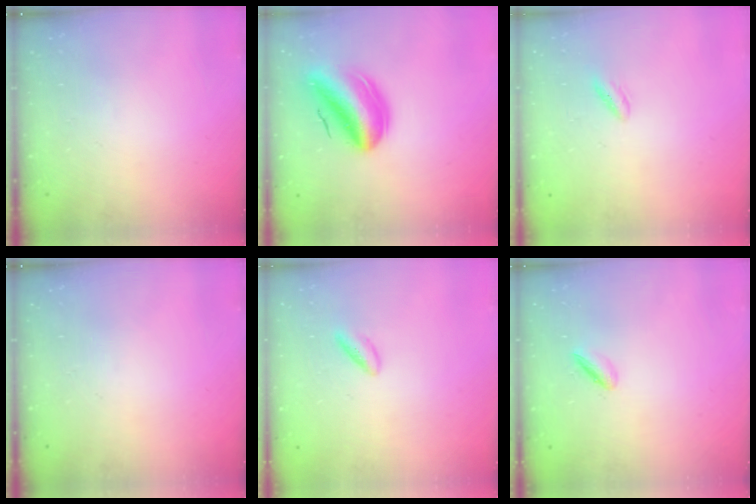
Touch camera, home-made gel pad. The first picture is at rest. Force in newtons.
{"total": 11.6, "press": 11.1, "slide": 3.3}
{"total": 1.8, "press": 1.6, "slide": 0.8}
{"total": 0.0}
{"total": 2.7, "press": 2.4, "slide": 1.2}
{"total": 2.8, "press": 2.8, "slide": 0.6}